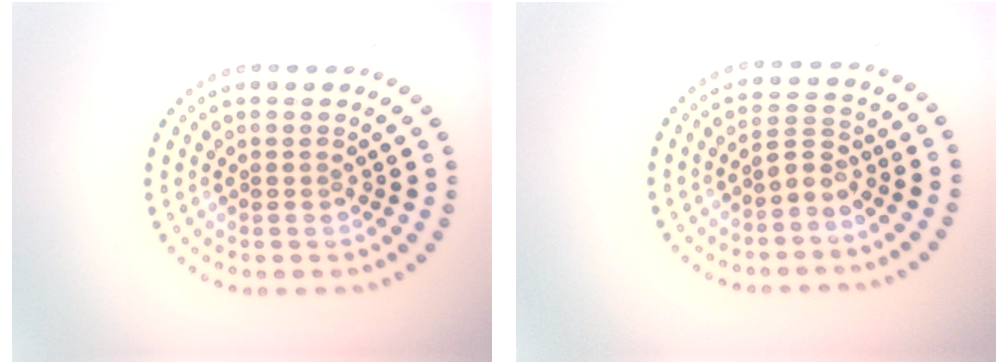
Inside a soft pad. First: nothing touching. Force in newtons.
{"total": 1.8, "press": 1.3, "slide": 1.2}